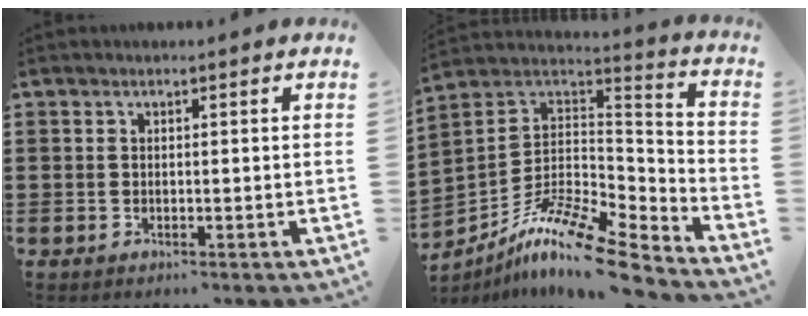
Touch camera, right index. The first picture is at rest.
{"total": 12.8, "force": [-9.5, 2.4, 8.2], "torque": [-0.157, 0.013, -0.184]}